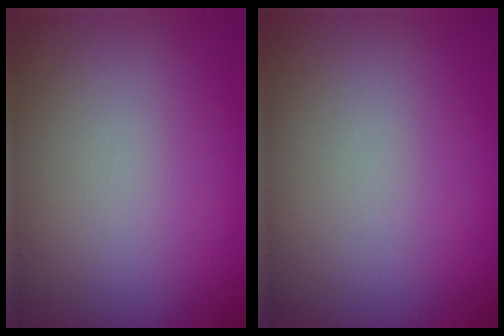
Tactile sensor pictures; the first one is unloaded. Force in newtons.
{"total": 0.0}